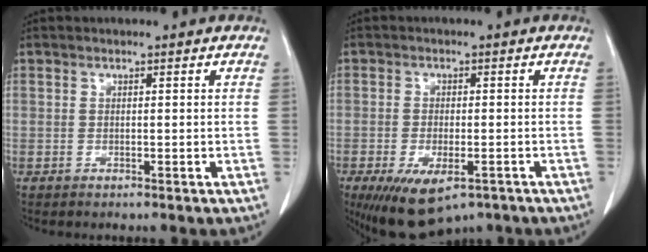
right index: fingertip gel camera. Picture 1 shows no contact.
{"total": 10.2, "force": [-6.2, 4.1, 7.0], "torque": [-0.121, -0.017, -0.092]}